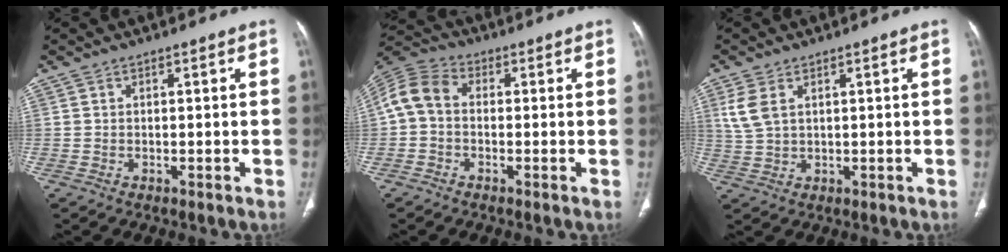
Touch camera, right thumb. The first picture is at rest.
{"total": 7.9, "force": [-0.2, 5.7, 5.4], "torque": [-0.104, 0.024, -0.019]}
{"total": 4.7, "force": [1.8, 2.6, 3.4], "torque": [-0.086, 0.003, 0.044]}